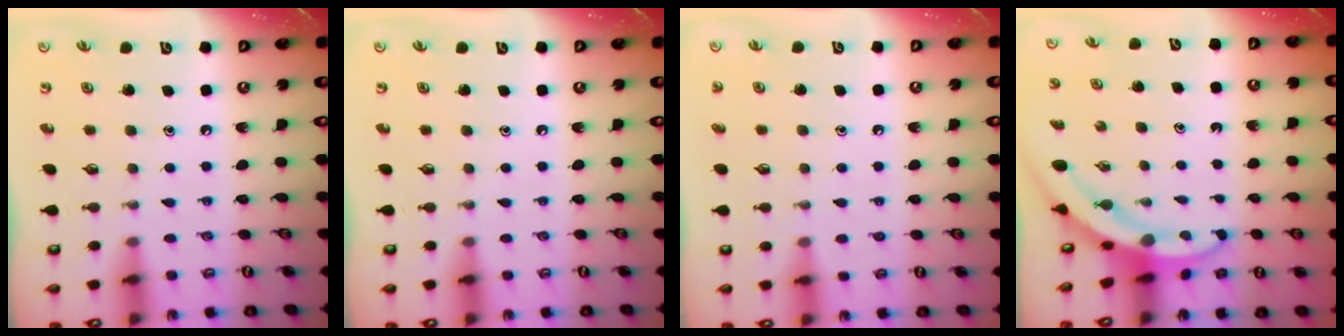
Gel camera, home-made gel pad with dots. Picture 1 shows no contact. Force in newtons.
{"total": 0.0}
{"total": 2.0, "press": 2.0, "slide": 0.2}
{"total": 3.1, "press": 3.1, "slide": 0.3}